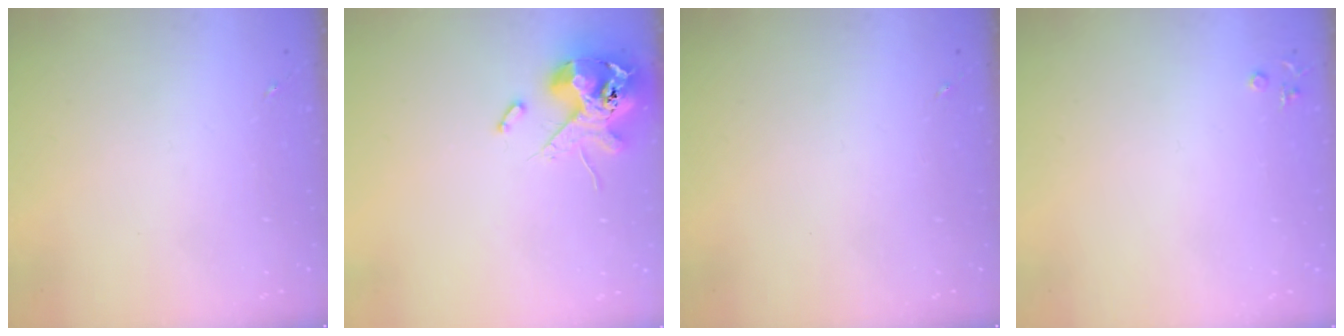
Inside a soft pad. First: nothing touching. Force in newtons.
{"total": 13.1, "press": 12.9, "slide": 2.2}
{"total": 0.0}
{"total": 3.9, "press": 3.8, "slide": 0.6}